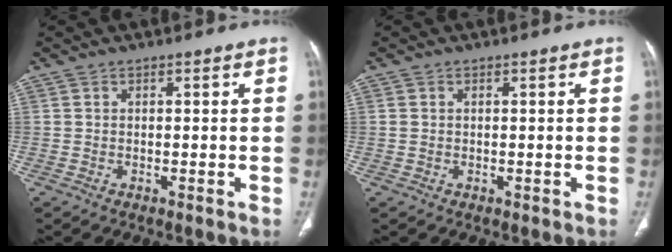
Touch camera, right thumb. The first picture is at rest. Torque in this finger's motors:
{"motor_torque": [0.06, -0.25, -0.05, 0.45, -0.02]}